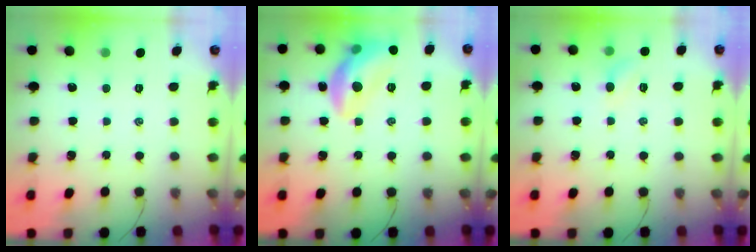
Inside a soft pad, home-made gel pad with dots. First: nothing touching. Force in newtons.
{"total": 14.1, "press": 14.1, "slide": 1.3}
{"total": 3.6, "press": 3.4, "slide": 1.1}